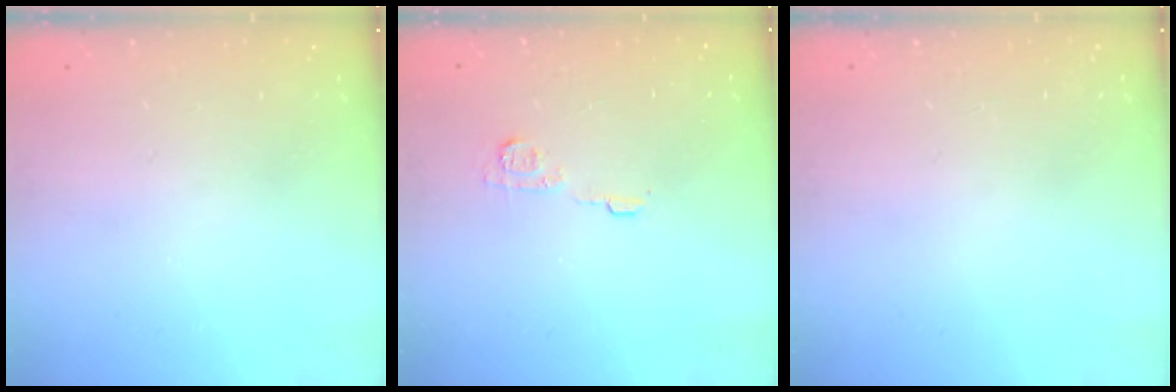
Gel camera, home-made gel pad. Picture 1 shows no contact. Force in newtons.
{"total": 6.2, "press": 6.2, "slide": 0.5}
{"total": 0.0}